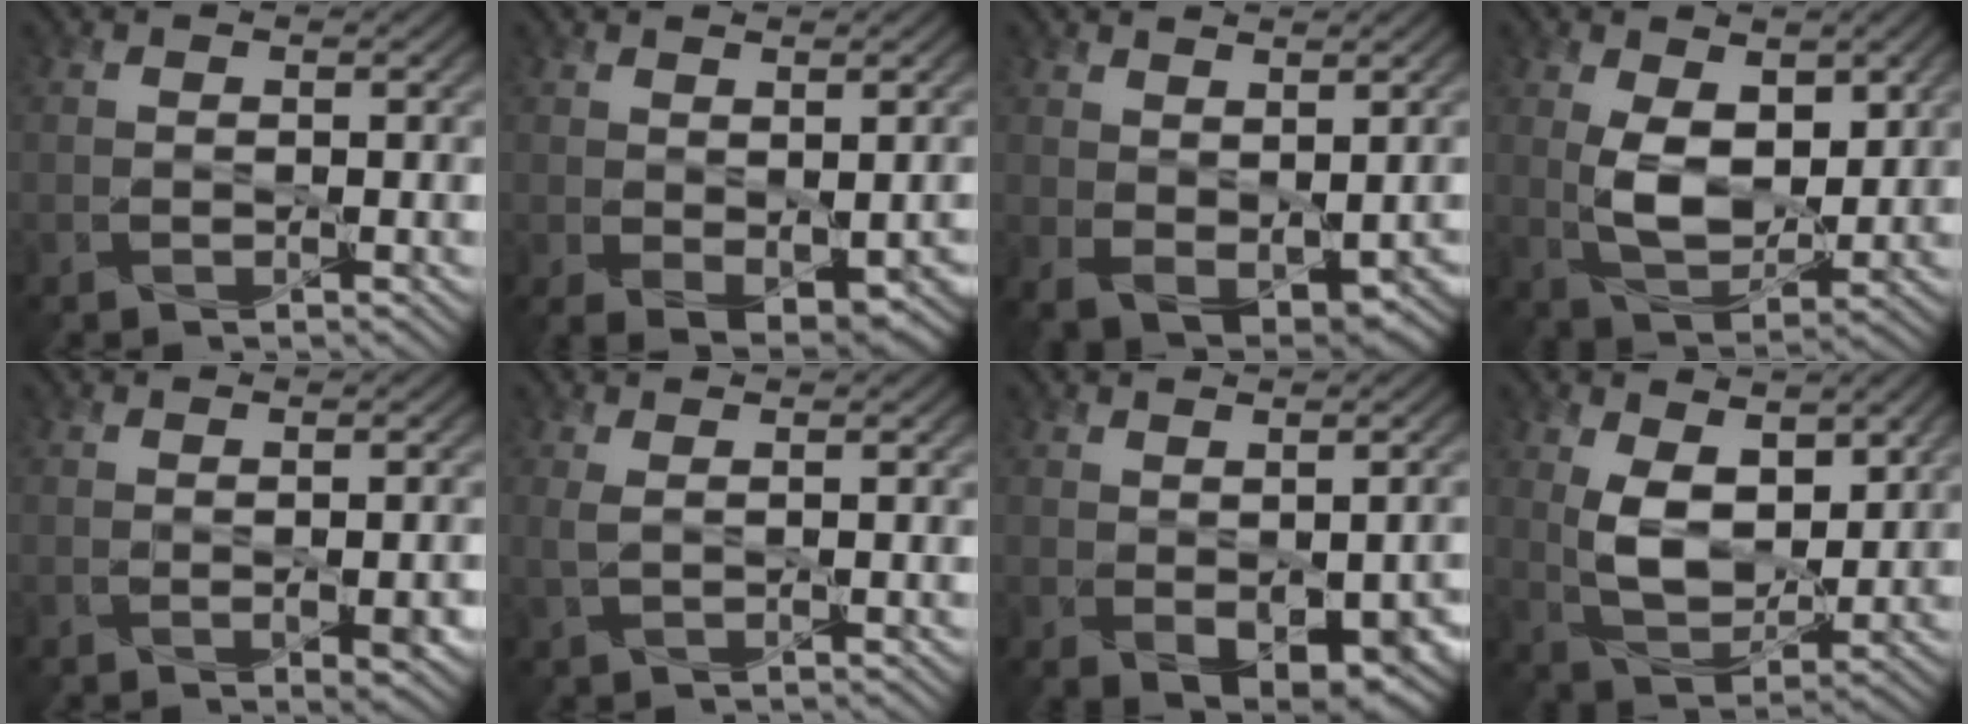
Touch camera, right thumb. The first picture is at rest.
{"total": 4.9, "force": [-1.0, 2.7, 4.0], "torque": [-0.072, -0.028, 0.006]}
{"total": 5.0, "force": [0.9, 3.0, 3.9], "torque": [-0.080, -0.021, 0.030]}
{"total": 7.3, "force": [1.5, 4.3, 5.7], "torque": [-0.114, -0.009, 0.032]}
{"total": 2.3, "force": [-0.4, 1.0, 2.0], "torque": [-0.031, -0.009, 0.001]}
{"total": 1.3, "force": [0.7, 0.3, 1.1], "torque": [-0.029, 0.001, 0.015]}
{"total": 6.3, "force": [-1.7, 3.5, 4.9], "torque": [-0.087, -0.033, -0.005]}
{"total": 7.7, "force": [2.5, 4.5, 5.7], "torque": [-0.113, -0.011, 0.048]}